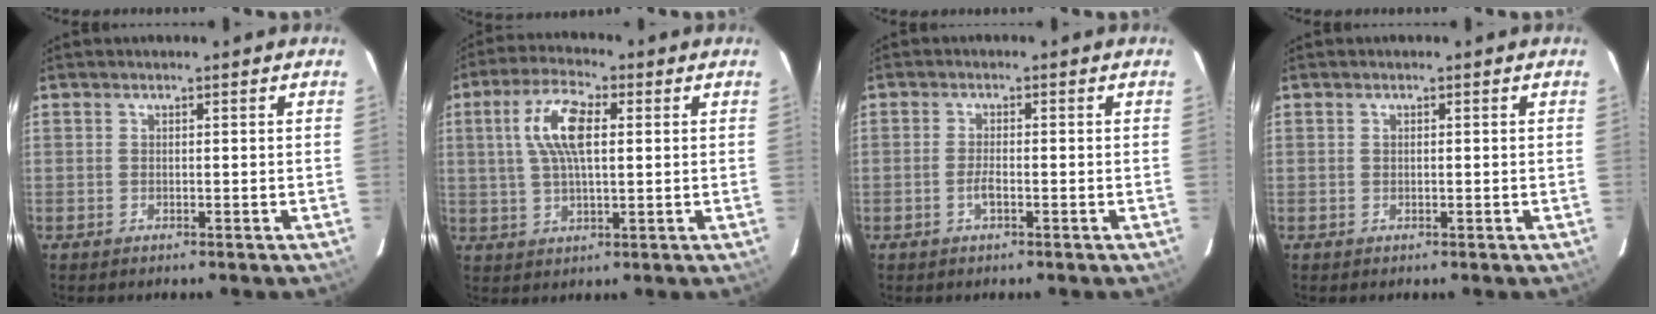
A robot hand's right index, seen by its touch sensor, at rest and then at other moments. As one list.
[{"total": 9.7, "force": [2.3, 3.6, 8.8], "torque": [-0.171, 0.017, 0.042]}, {"total": 2.2, "force": [-0.9, 0.7, 1.8], "torque": [-0.042, 0.001, -0.019]}, {"total": 0.0}]